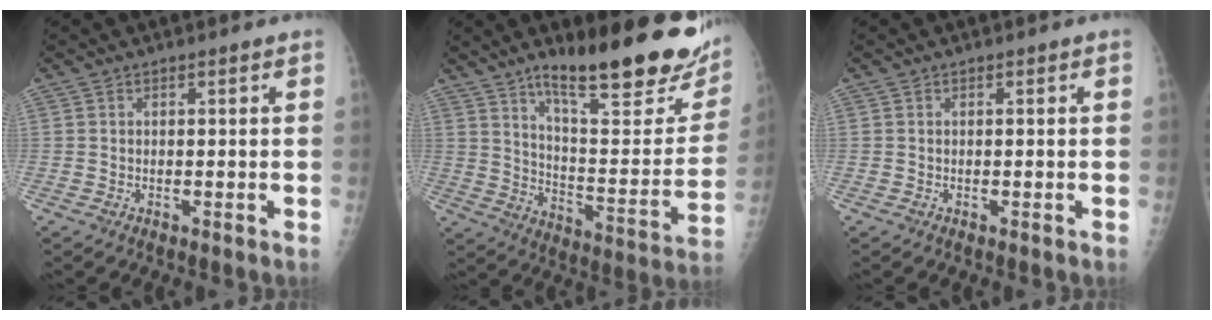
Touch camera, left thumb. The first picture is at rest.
{"total": 26.3, "force": [17.2, 6.7, 18.8], "torque": [-0.229, -0.083, 0.261]}
{"total": 0.0}